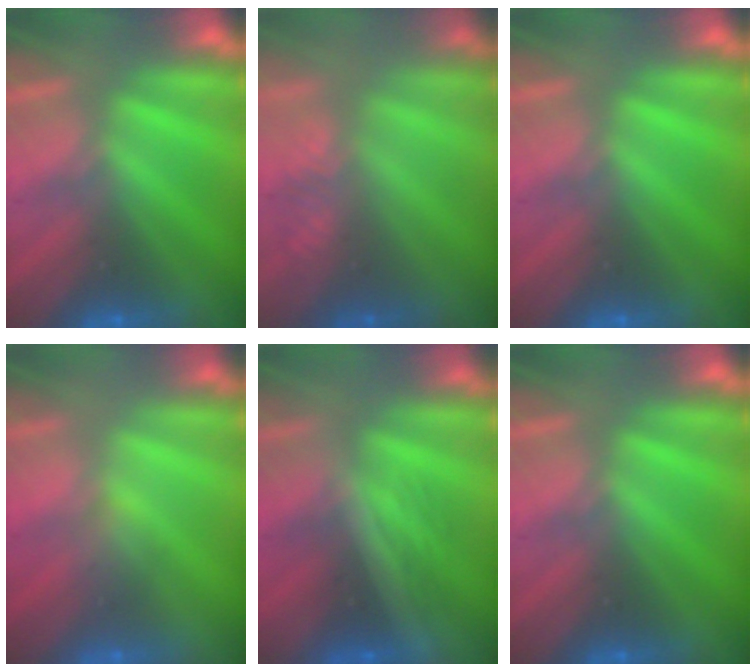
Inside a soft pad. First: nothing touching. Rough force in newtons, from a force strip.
{"total": 2.9}
{"total": 0.0}
{"total": 2.8}
{"total": 1.7}
{"total": 0.0}